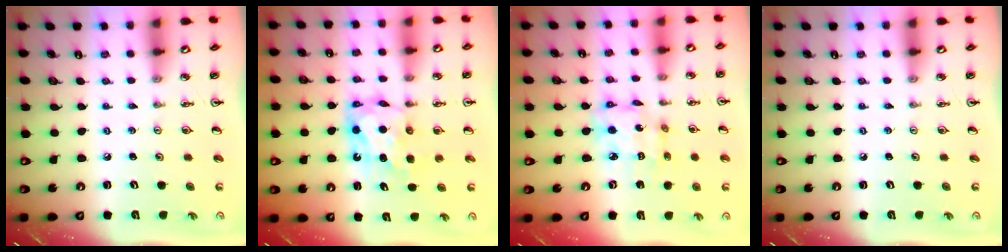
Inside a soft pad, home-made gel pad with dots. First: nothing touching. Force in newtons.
{"total": 6.3, "press": 6.3, "slide": 0.4}
{"total": 11.4, "press": 11.4, "slide": 0.9}
{"total": 0.0}